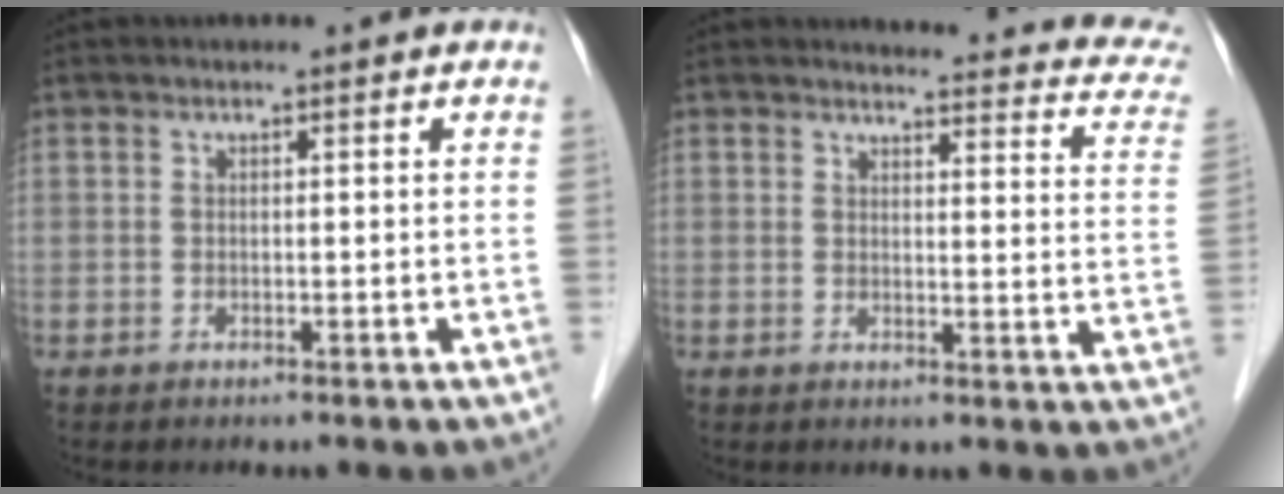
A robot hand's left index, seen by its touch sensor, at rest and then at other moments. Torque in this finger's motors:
{"motor_torque": [0.69, -1.00, -0.07, -0.03]}